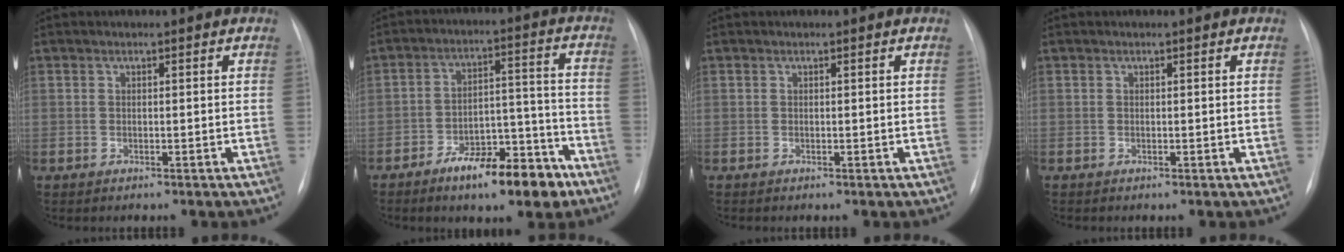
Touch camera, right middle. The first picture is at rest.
{"total": 11.6, "force": [-7.6, 4.0, 7.8], "torque": [-0.109, 0.022, -0.119]}
{"total": 0.0}
{"total": 0.0}